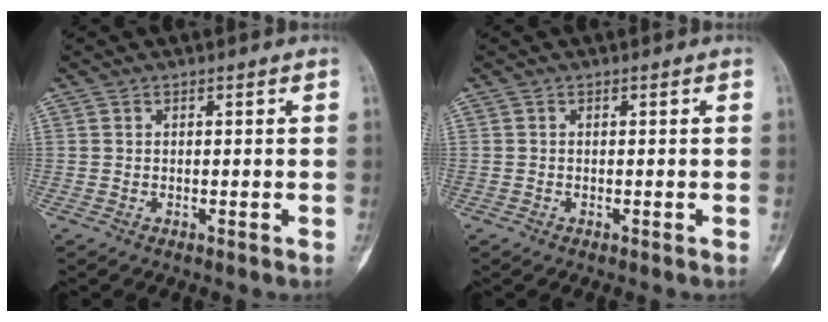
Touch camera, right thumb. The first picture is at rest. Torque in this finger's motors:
{"motor_torque": [0.66, 0.81, 0.35, -0.41, 0.18]}